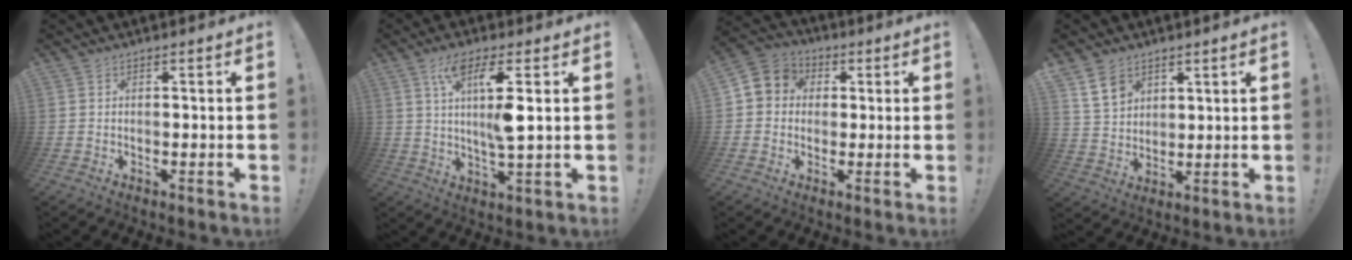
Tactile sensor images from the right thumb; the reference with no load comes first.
{"total": 10.4, "force": [3.6, 1.3, 9.6], "torque": [-0.177, -0.010, 0.054]}
{"total": 6.9, "force": [0.2, 6.6, 2.1], "torque": [-0.032, 0.007, 0.006]}
{"total": 9.1, "force": [5.7, 6.1, 3.5], "torque": [-0.062, -0.025, 0.115]}